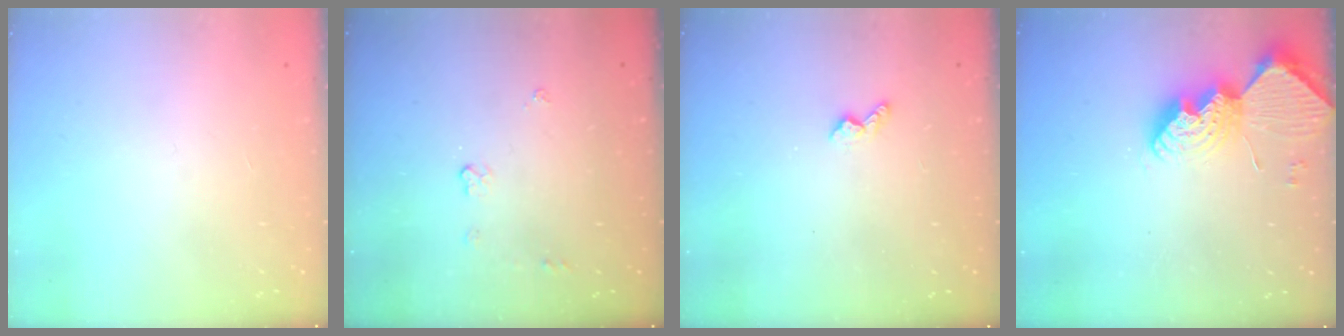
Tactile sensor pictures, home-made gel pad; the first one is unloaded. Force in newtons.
{"total": 3.7, "press": 3.7, "slide": 0.4}
{"total": 3.5, "press": 3.5, "slide": 0.5}
{"total": 13.0, "press": 12.9, "slide": 1.2}